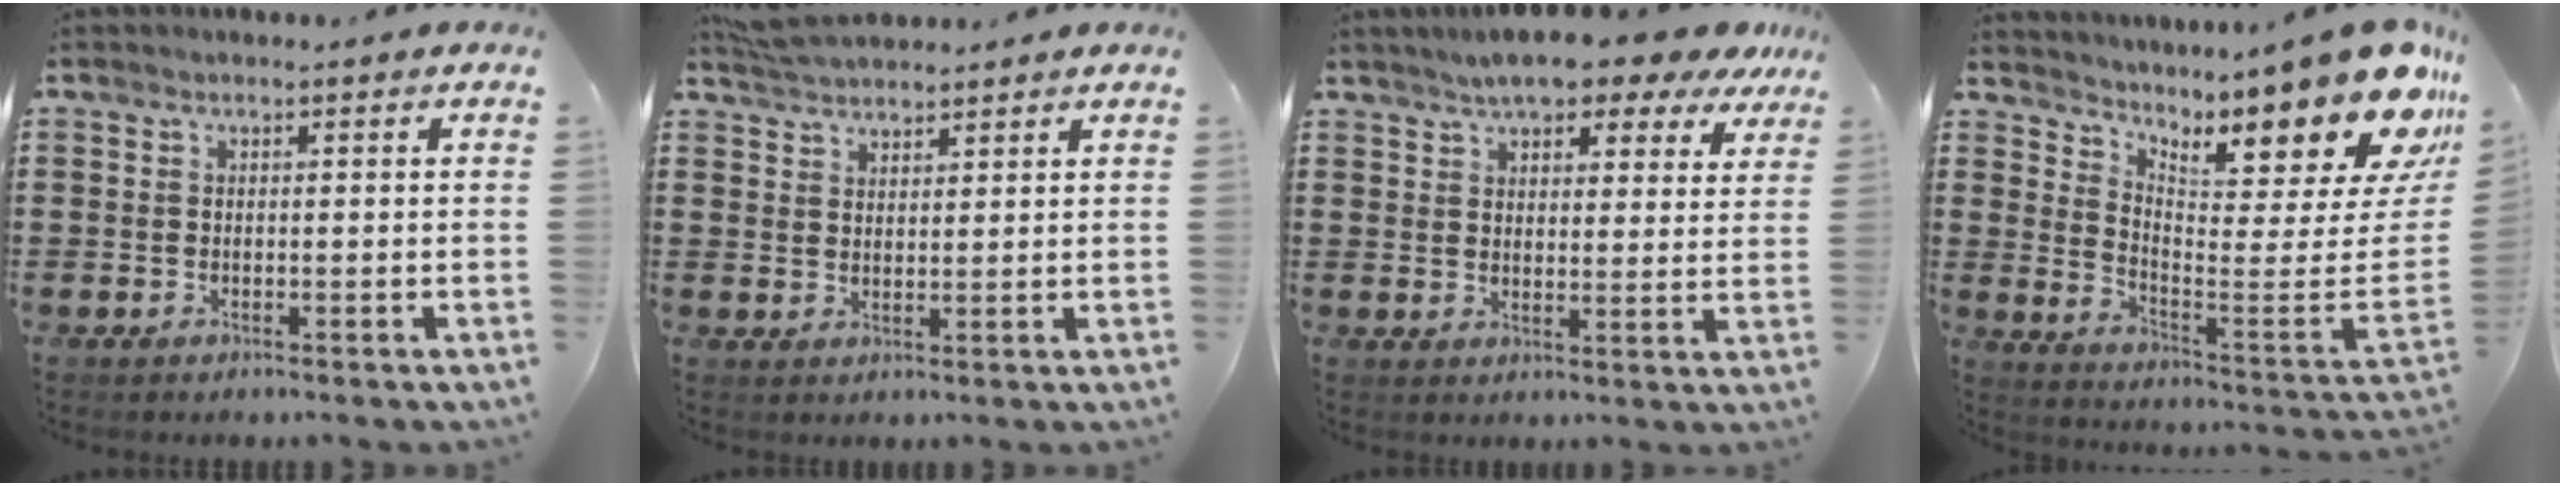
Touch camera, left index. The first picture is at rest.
{"total": 4.5, "force": [4.3, 1.0, 0.6], "torque": [-0.025, -0.006, 0.085]}
{"total": 6.9, "force": [6.0, 1.8, 2.8], "torque": [-0.062, -0.017, 0.105]}
{"total": 12.6, "force": [9.6, 2.4, 7.8], "torque": [-0.108, -0.099, 0.154]}